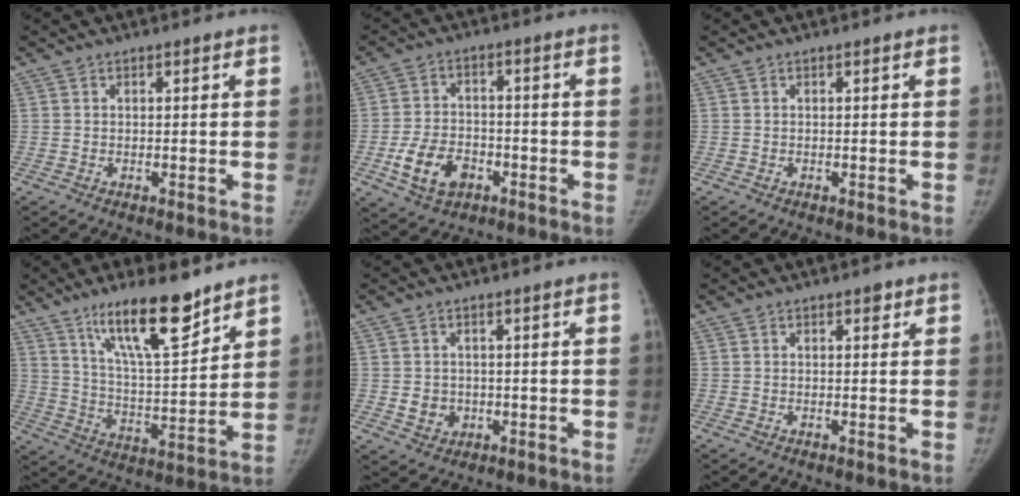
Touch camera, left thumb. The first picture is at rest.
{"total": 9.3, "force": [-3.7, 6.4, 5.6], "torque": [-0.091, 0.018, -0.062]}
{"total": 0.0}
{"total": 16.0, "force": [11.0, 3.8, 11.0], "torque": [-0.165, -0.071, 0.197]}
{"total": 3.8, "force": [-0.4, 3.4, 1.6], "torque": [-0.011, 0.001, 0.003]}
{"total": 1.2, "force": [0.7, 0.6, 0.8], "torque": [-0.003, -0.001, 0.007]}